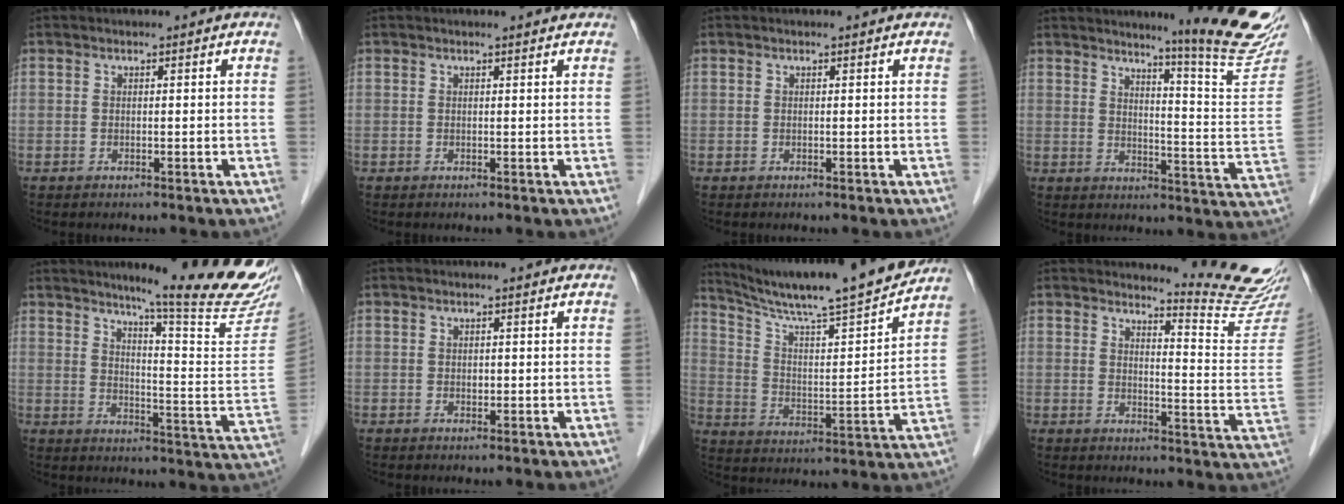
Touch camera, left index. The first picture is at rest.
{"total": 1.2, "force": [1.2, -0.1, 0.2], "torque": [-0.012, -0.001, 0.012]}
{"total": 0.0}
{"total": 16.0, "force": [13.9, -1.5, 7.8], "torque": [-0.101, -0.097, 0.163]}
{"total": 21.2, "force": [18.0, -0.6, 11.2], "torque": [-0.148, -0.100, 0.220]}
{"total": 0.6, "force": [0.0, 0.4, 0.4], "torque": [-0.005, 0.000, -0.001]}
{"total": 19.7, "force": [17.5, -0.4, 8.9], "torque": [-0.152, -0.018, 0.273]}
{"total": 11.8, "force": [11.6, -1.9, 1.6], "torque": [-0.023, -0.119, 0.131]}